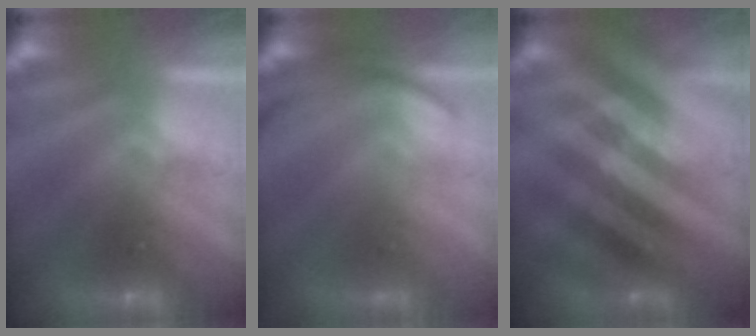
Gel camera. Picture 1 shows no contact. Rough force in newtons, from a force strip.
{"total": 2.9}
{"total": 2.4}